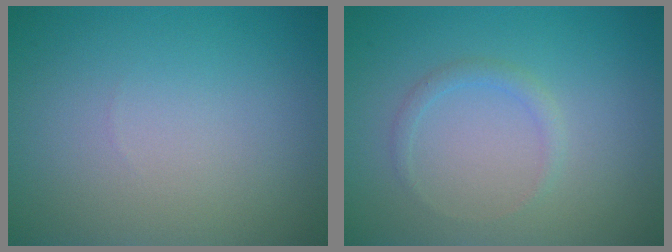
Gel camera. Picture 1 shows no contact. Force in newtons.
{"total": 1.1, "press": 1.1, "slide": 0.1}